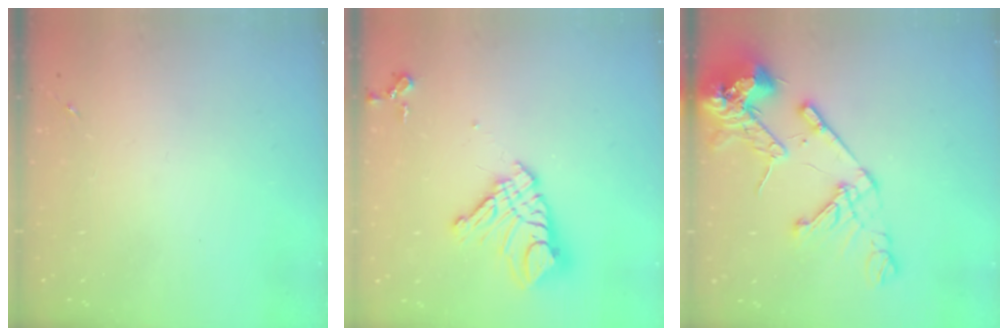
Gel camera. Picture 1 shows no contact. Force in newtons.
{"total": 15.7, "press": 15.6, "slide": 1.8}
{"total": 19.4, "press": 19.2, "slide": 2.7}